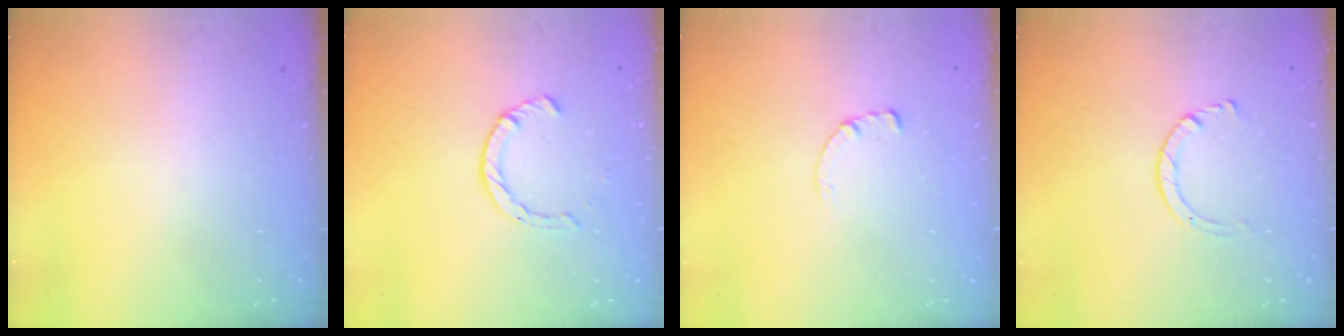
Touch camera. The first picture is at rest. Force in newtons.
{"total": 2.4, "press": 2.4, "slide": 0.2}
{"total": 0.7, "press": 0.6, "slide": 0.2}
{"total": 2.9, "press": 2.9, "slide": 0.2}